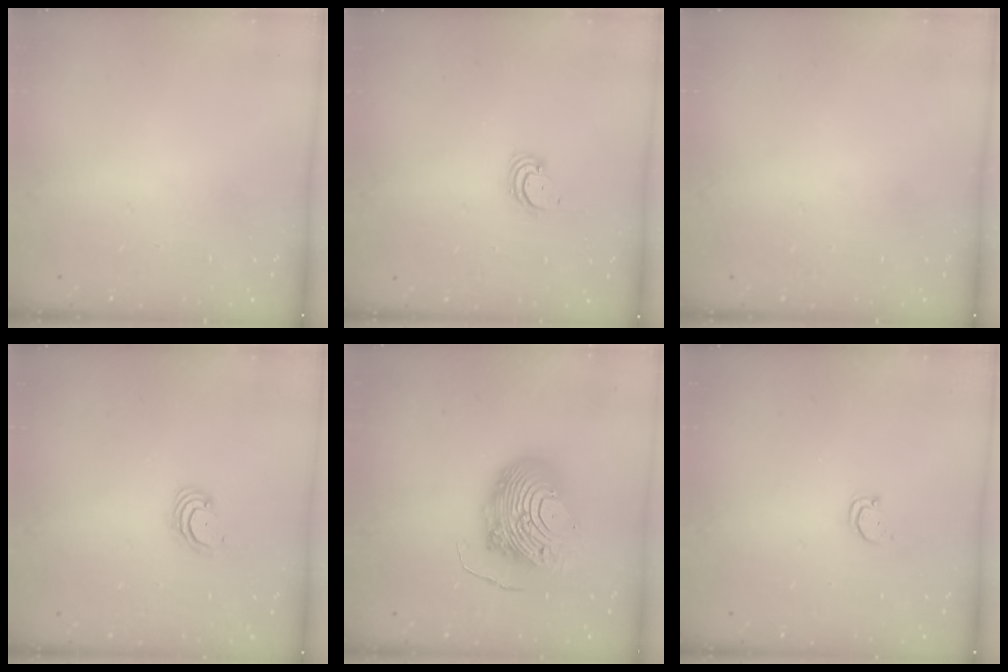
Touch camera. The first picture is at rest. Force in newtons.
{"total": 2.8, "press": 2.8, "slide": 0.2}
{"total": 0.0}
{"total": 2.7, "press": 2.7, "slide": 0.3}
{"total": 16.1, "press": 16.0, "slide": 1.8}
{"total": 1.8, "press": 1.8, "slide": 0.1}